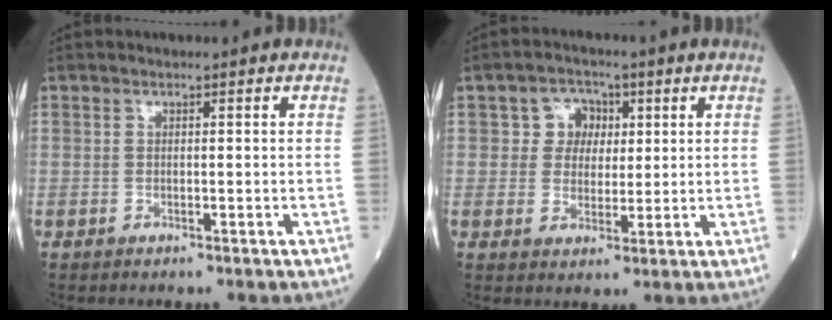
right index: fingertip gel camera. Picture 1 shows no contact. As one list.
[{"total": 4.8, "force": [1.3, 4.3, 1.7], "torque": [-0.020, 0.015, 0.022]}]